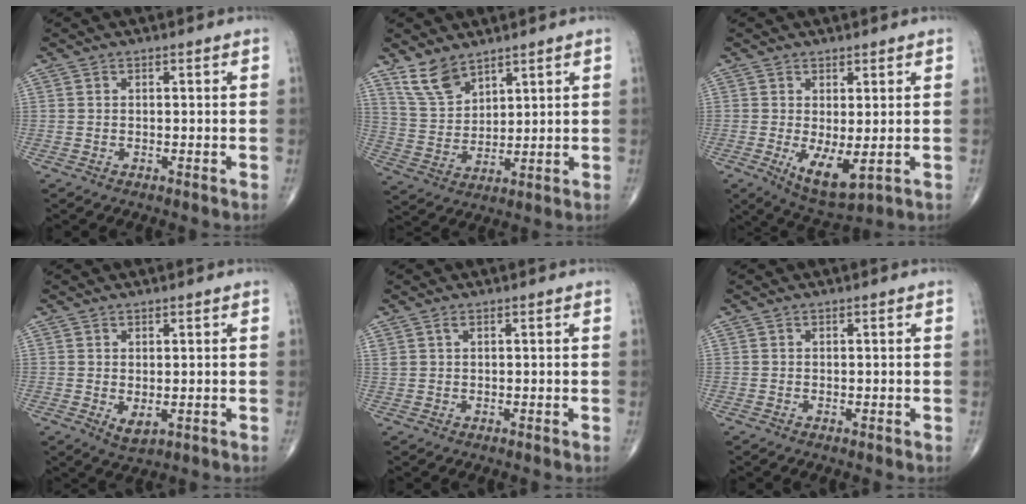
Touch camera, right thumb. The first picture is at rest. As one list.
[{"total": 7.6, "force": [5.8, 3.5, 3.4], "torque": [-0.056, -0.031, 0.126]}, {"total": 7.0, "force": [-1.0, 2.7, 6.4], "torque": [-0.106, -0.021, -0.002]}, {"total": 2.7, "force": [-0.2, 1.4, 2.3], "torque": [-0.034, -0.006, 0.006]}, {"total": 0.9, "force": [0.6, 0.4, 0.6], "torque": [-0.013, 0.010, 0.015]}, {"total": 0.0}]